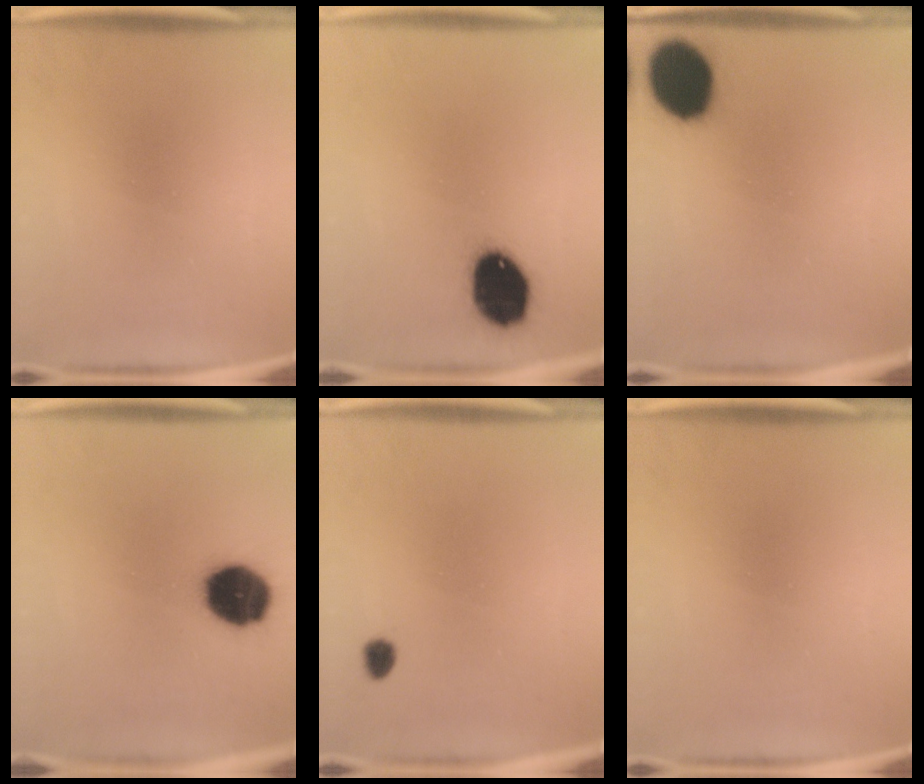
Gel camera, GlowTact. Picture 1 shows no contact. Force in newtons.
{"total": 14.3}
{"total": 15.8}
{"total": 14.7}
{"total": 1.7}
{"total": 0.0}